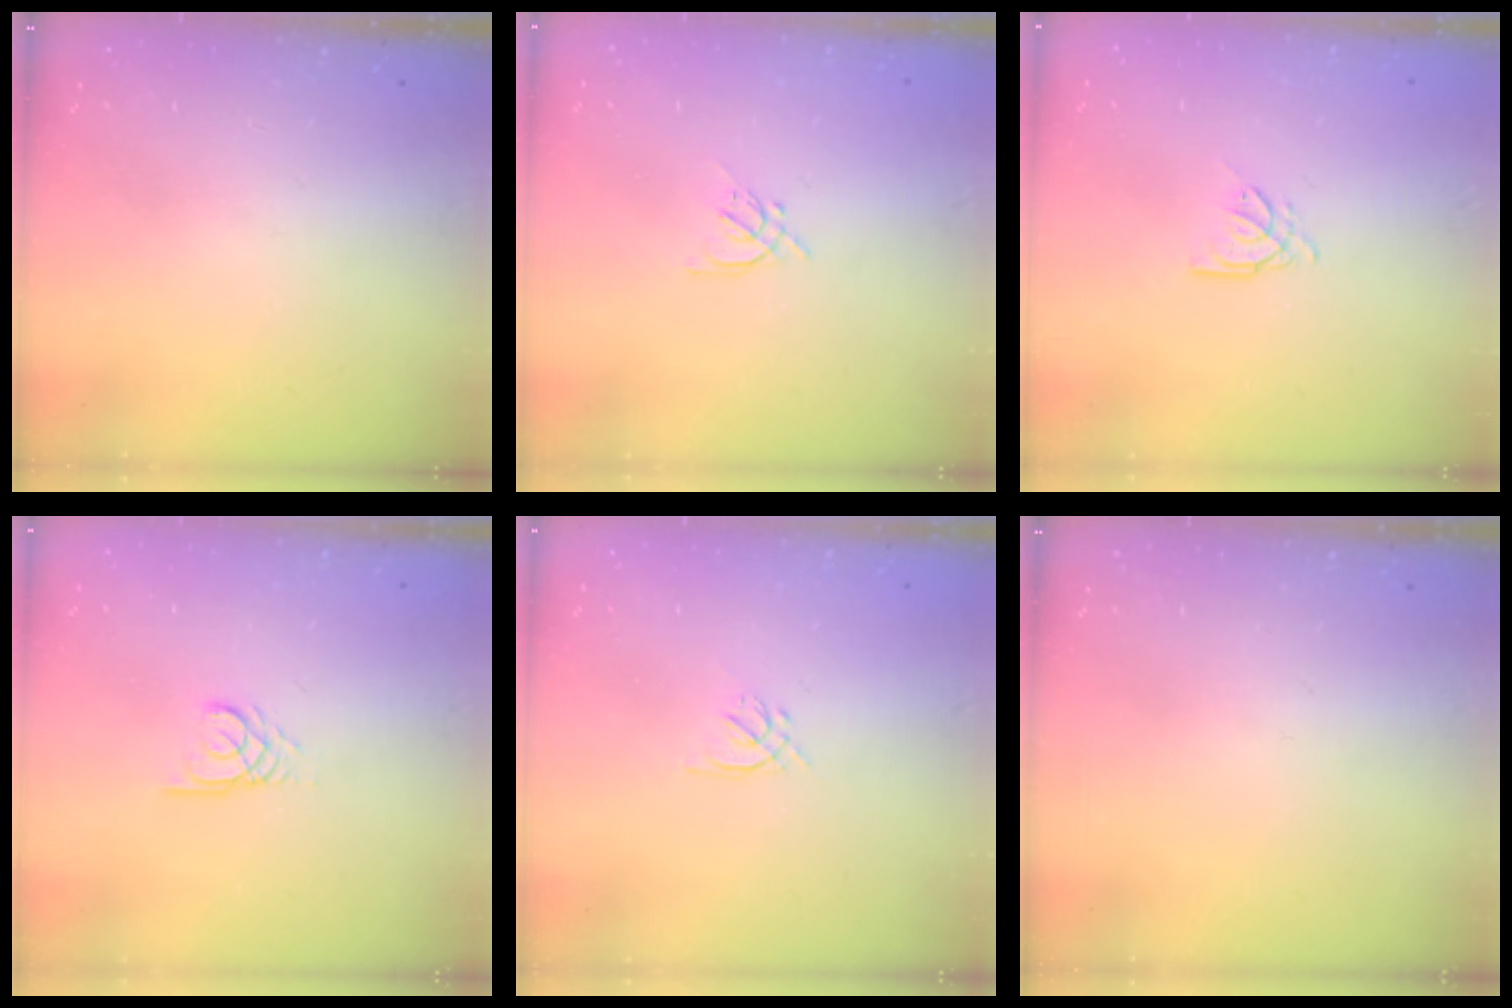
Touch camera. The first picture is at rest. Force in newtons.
{"total": 2.0, "press": 1.9, "slide": 0.5}
{"total": 0.9, "press": 0.8, "slide": 0.2}
{"total": 2.5, "press": 2.5, "slide": 0.2}
{"total": 1.4, "press": 1.3, "slide": 0.5}
{"total": 0.0}